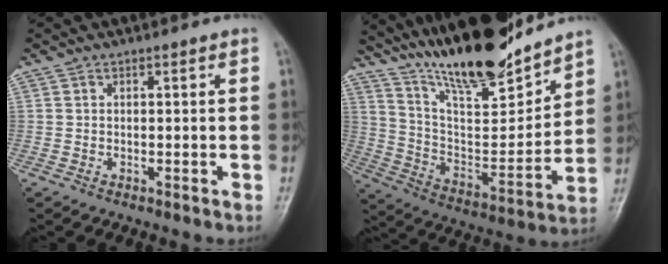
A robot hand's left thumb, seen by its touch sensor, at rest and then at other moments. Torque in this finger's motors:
{"motor_torque": [0.41, 0.10, 1.39, -1.38, 0.39]}